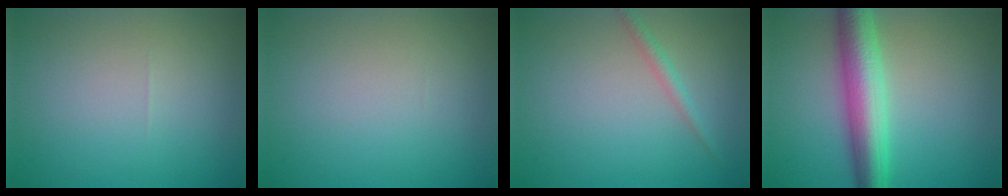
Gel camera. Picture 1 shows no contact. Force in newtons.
{"total": 0.0}
{"total": 1.2, "press": 1.2, "slide": 0.0}
{"total": 6.6, "press": 6.6, "slide": 0.0}